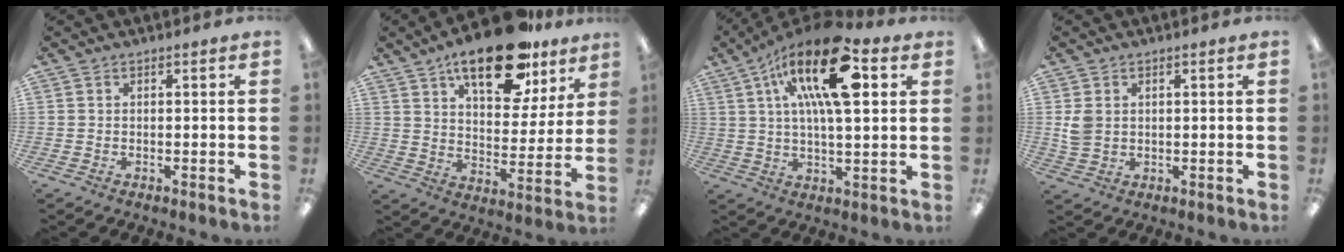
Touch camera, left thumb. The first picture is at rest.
{"total": 21.8, "force": [14.3, 9.3, 13.5], "torque": [-0.199, -0.071, 0.237]}
{"total": 21.0, "force": [8.5, 8.0, 17.5], "torque": [-0.289, -0.018, 0.133]}
{"total": 4.1, "force": [0.7, 3.2, 2.4], "torque": [-0.042, 0.003, 0.013]}